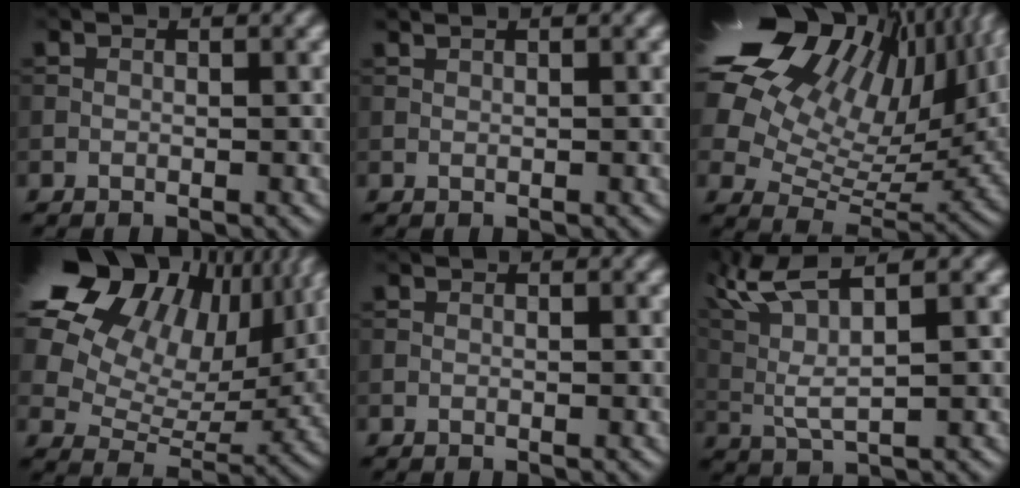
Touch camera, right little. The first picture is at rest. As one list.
[{"total": 1.6, "force": [1.1, 0.6, 1.0], "torque": [-0.013, 0.020, 0.006]}, {"total": 17.7, "force": [8.7, 10.3, 11.5], "torque": [-0.233, 0.058, 0.157]}, {"total": 17.6, "force": [9.9, 10.6, 9.9], "torque": [-0.206, 0.064, 0.175]}, {"total": 0.0}, {"total": 5.4, "force": [3.2, 0.8, 4.3], "torque": [-0.112, 0.020, 0.081]}]